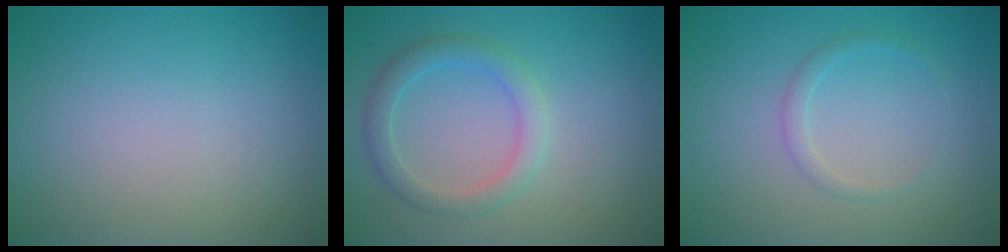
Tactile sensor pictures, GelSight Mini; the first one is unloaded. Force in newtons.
{"total": 2.7, "press": 2.7, "slide": 0.0}
{"total": 1.0, "press": 1.0, "slide": 0.1}